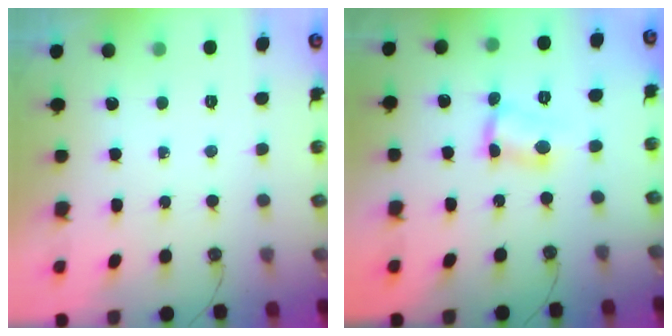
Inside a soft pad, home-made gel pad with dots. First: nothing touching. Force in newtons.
{"total": 2.9, "press": 2.9, "slide": 0.4}